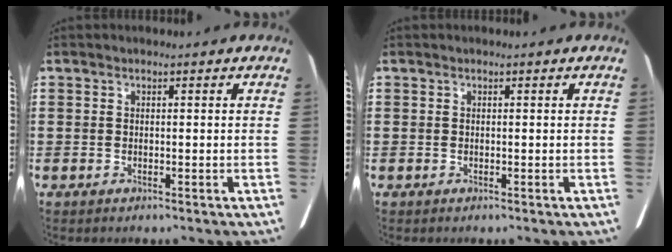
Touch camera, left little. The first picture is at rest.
{"total": 0.0}